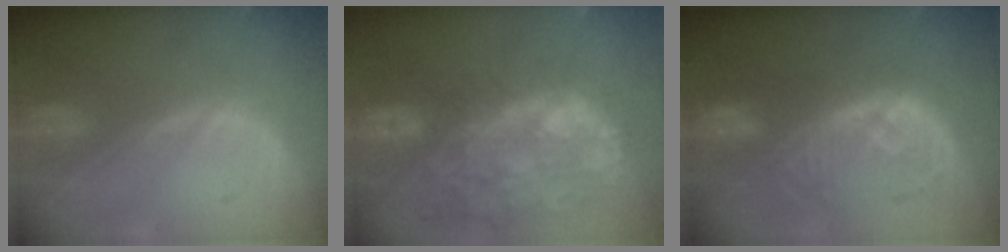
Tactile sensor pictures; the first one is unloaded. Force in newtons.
{"total": 14.0, "press": 11.6, "slide": 7.9}
{"total": 9.4, "press": 8.9, "slide": 3.2}